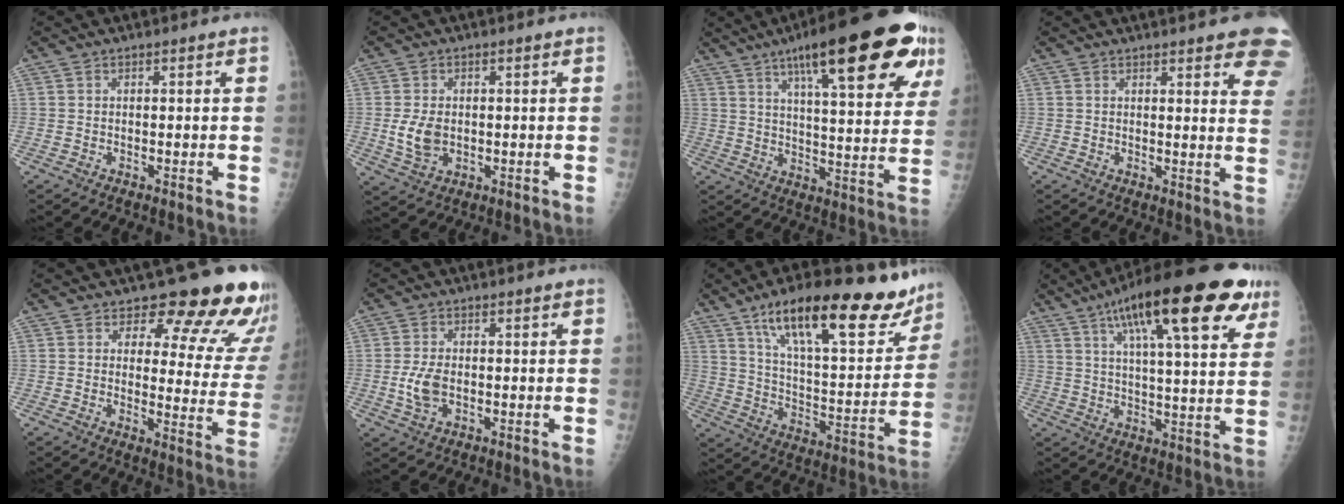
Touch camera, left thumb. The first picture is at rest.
{"total": 5.7, "force": [-0.3, 4.0, 4.1], "torque": [-0.075, -0.004, 0.003]}
{"total": 26.9, "force": [14.6, 6.7, 21.5], "torque": [-0.287, -0.022, 0.208]}
{"total": 13.1, "force": [8.8, 3.1, 9.2], "torque": [-0.084, -0.033, 0.085]}
{"total": 16.1, "force": [13.5, 5.7, 6.8], "torque": [-0.025, -0.108, 0.142]}
{"total": 5.0, "force": [-0.7, 3.0, 3.9], "torque": [-0.083, 0.000, -0.012]}
{"total": 27.6, "force": [18.2, 9.1, 18.6], "torque": [-0.237, -0.050, 0.285]}
{"total": 25.3, "force": [13.2, 7.0, 20.4], "torque": [-0.297, -0.009, 0.195]}